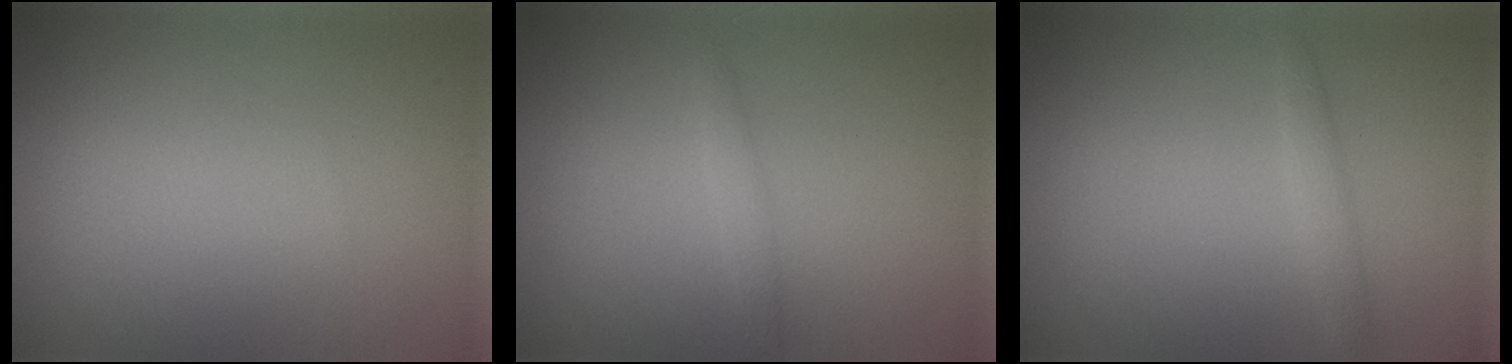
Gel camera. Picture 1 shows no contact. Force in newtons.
{"total": 1.0, "press": 1.0, "slide": 0.1}
{"total": 1.2, "press": 1.2, "slide": 0.1}